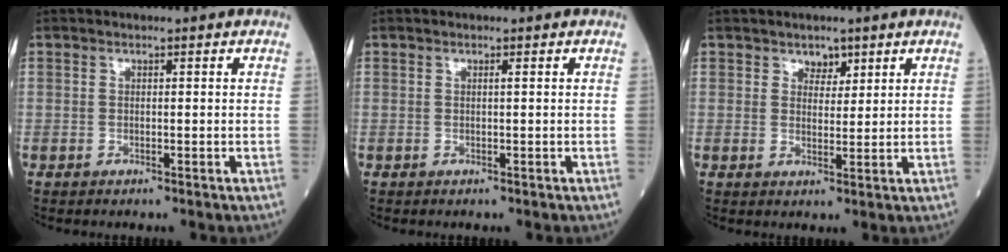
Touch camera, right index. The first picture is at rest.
{"total": 0.0}
{"total": 2.4, "force": [1.8, 1.4, 0.8], "torque": [-0.006, -0.002, 0.030]}